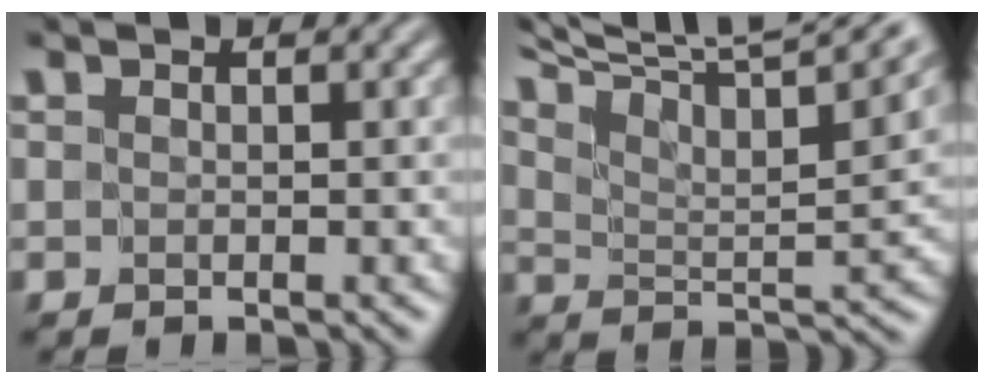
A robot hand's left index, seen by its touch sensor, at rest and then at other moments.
{"total": 12.8, "force": [10.1, 2.8, 7.4], "torque": [-0.151, 0.025, 0.139]}